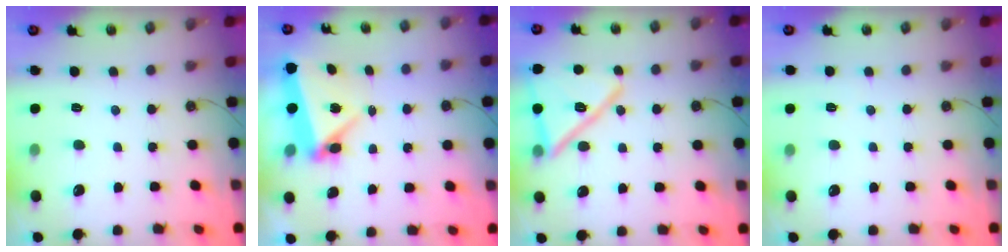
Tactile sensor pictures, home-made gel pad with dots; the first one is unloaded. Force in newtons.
{"total": 6.0, "press": 5.6, "slide": 2.3}
{"total": 19.2, "press": 19.2, "slide": 0.5}
{"total": 2.5, "press": 1.2, "slide": 2.2}